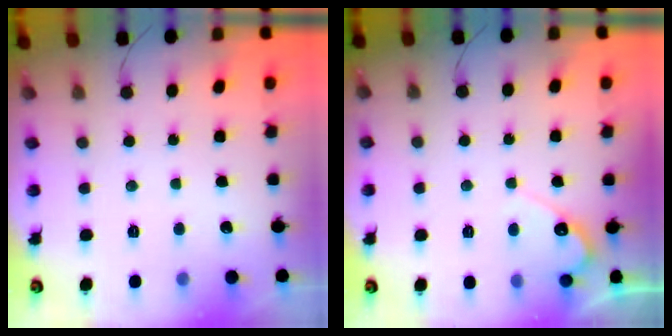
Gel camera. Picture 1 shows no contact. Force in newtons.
{"total": 5.5, "press": 5.5, "slide": 0.3}